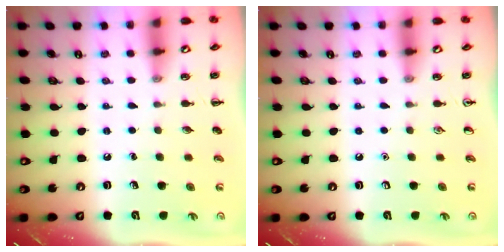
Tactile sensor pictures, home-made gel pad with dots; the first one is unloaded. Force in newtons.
{"total": 0.0}